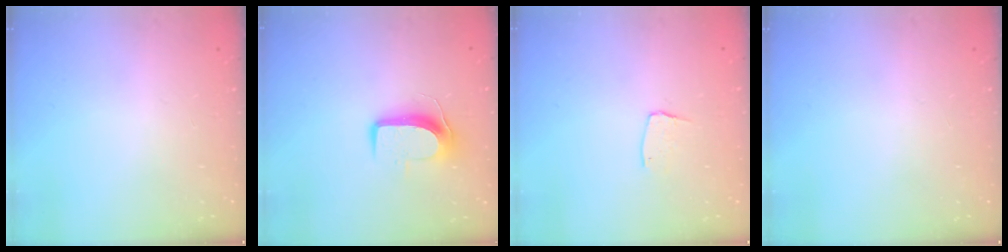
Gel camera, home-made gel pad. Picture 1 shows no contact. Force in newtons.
{"total": 8.9, "press": 8.9, "slide": 0.3}
{"total": 4.7, "press": 4.7, "slide": 0.3}
{"total": 0.0}